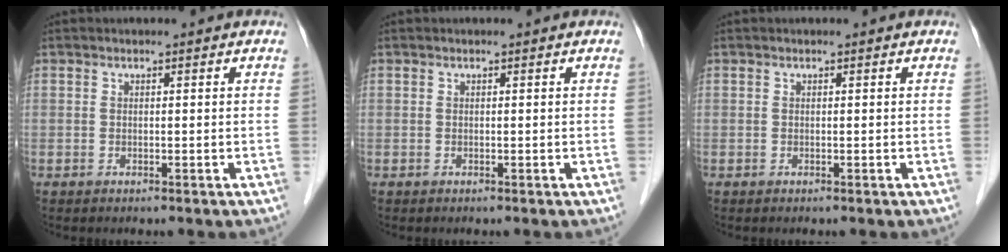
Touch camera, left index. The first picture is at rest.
{"total": 0.0}
{"total": 0.0}